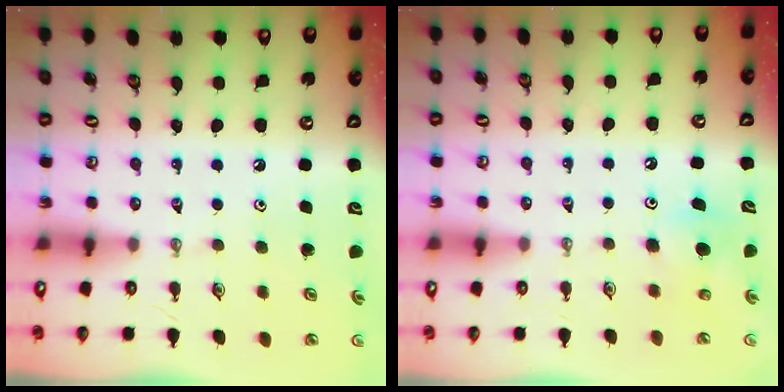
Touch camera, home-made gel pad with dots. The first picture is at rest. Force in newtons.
{"total": 5.4, "press": 5.4, "slide": 0.2}